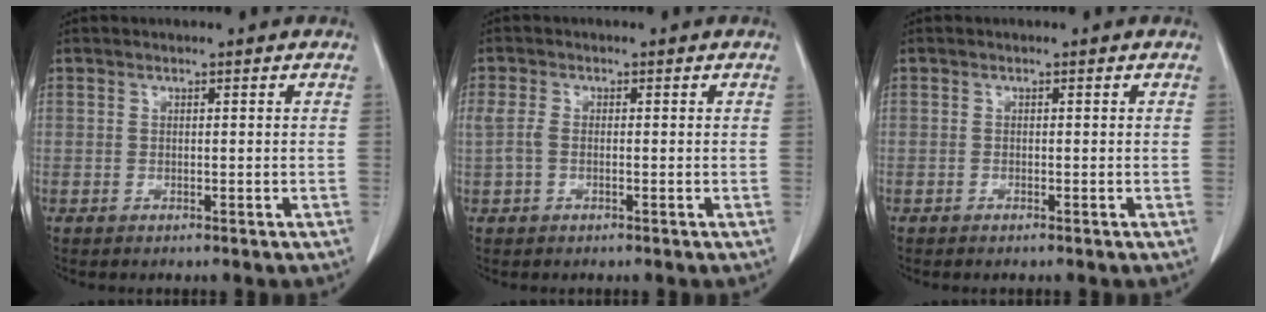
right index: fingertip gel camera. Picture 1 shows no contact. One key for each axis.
{"total": 2.2, "fx": -0.2, "fy": 1.2, "fz": 1.8, "tx": -0.054, "ty": 0.007, "tz": -0.004}
{"total": 0.0}